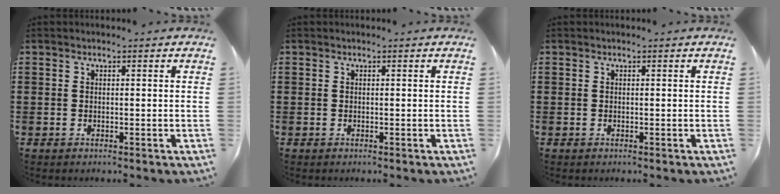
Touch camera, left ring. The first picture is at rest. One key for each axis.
{"total": 0.0}
{"total": 0.0}